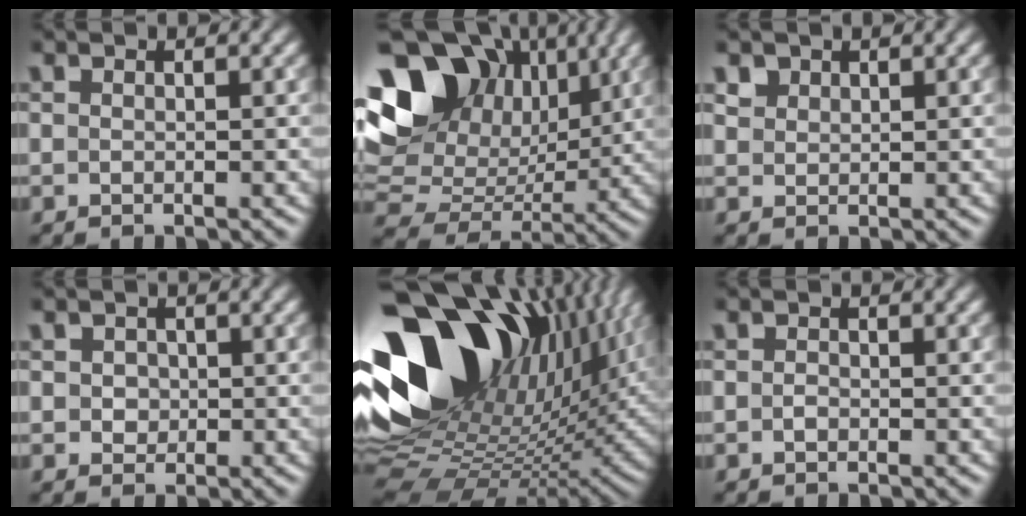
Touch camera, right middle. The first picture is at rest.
{"total": 16.7, "force": [6.3, 12.3, 9.4], "torque": [-0.183, 0.044, 0.109]}
{"total": 1.2, "force": [0.9, 0.8, 0.1], "torque": [-0.005, -0.001, 0.019]}
{"total": 1.3, "force": [0.1, 1.2, 0.5], "torque": [-0.006, -0.002, 0.003]}
{"total": 19.7, "force": [6.3, 12.7, 13.6], "torque": [-0.248, 0.014, 0.126]}
{"total": 0.6, "force": [-0.2, 0.4, 0.4], "torque": [-0.008, 0.000, -0.004]}